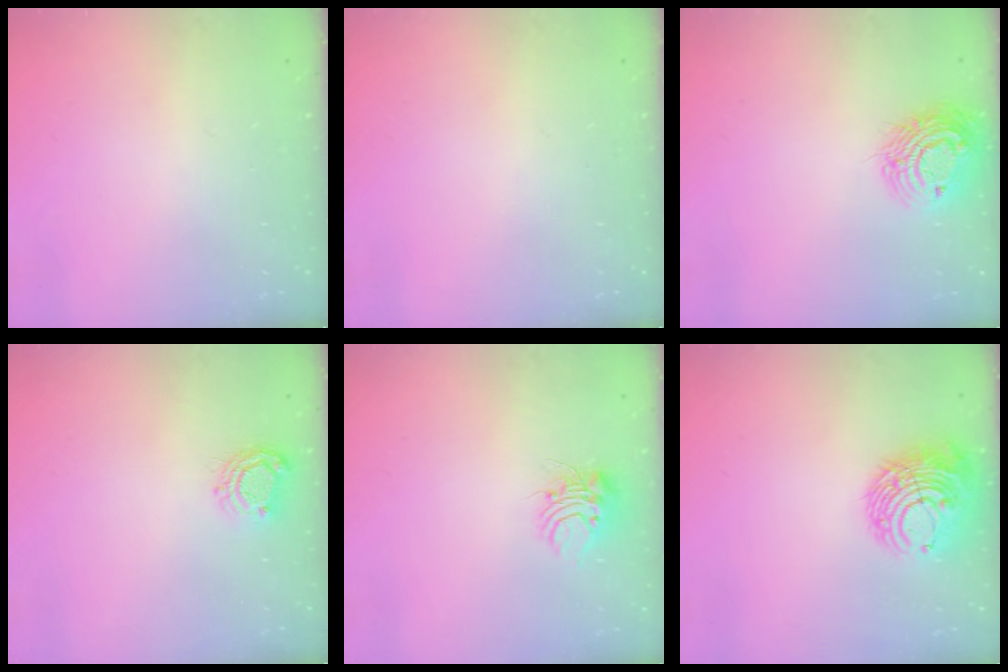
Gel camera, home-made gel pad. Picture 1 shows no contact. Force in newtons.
{"total": 0.0}
{"total": 13.1, "press": 13.1, "slide": 0.9}
{"total": 6.5, "press": 6.5, "slide": 0.4}
{"total": 6.9, "press": 6.9, "slide": 0.3}
{"total": 11.7, "press": 11.6, "slide": 1.2}